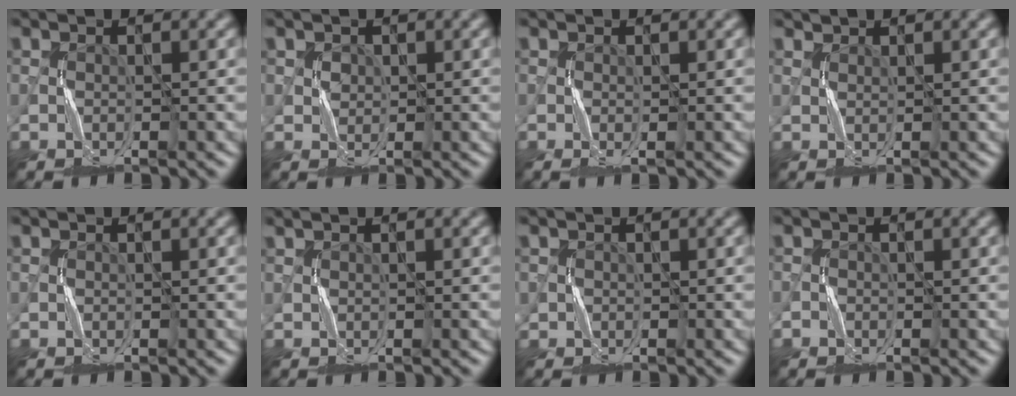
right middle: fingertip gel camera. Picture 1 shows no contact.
{"total": 1.2, "force": [0.6, 1.0, -0.1], "torque": [-0.001, 0.002, 0.014]}
{"total": 0.7, "force": [-0.1, 0.1, 0.7], "torque": [-0.017, -0.003, -0.001]}
{"total": 1.1, "force": [1.1, 0.1, -0.3], "torque": [-0.001, 0.000, 0.025]}
{"total": 0.0}
{"total": 0.7, "force": [0.7, 0.1, 0.3], "torque": [-0.006, 0.000, 0.014]}
{"total": 0.9, "force": [0.2, 0.8, -0.2], "torque": [0.005, 0.000, 0.007]}
{"total": 0.7, "force": [-0.6, 0.5, 0.0], "torque": [-0.002, 0.004, -0.012]}